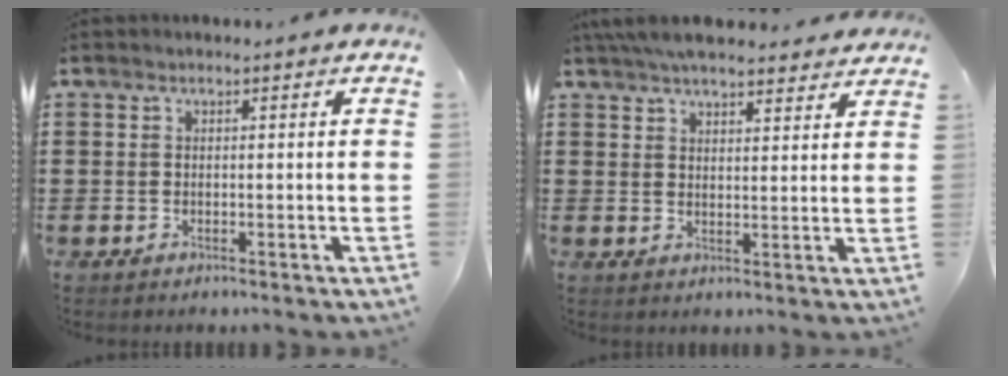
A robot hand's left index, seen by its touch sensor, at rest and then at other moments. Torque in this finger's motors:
{"motor_torque": [2.14, 0.00, -0.31, -0.21]}